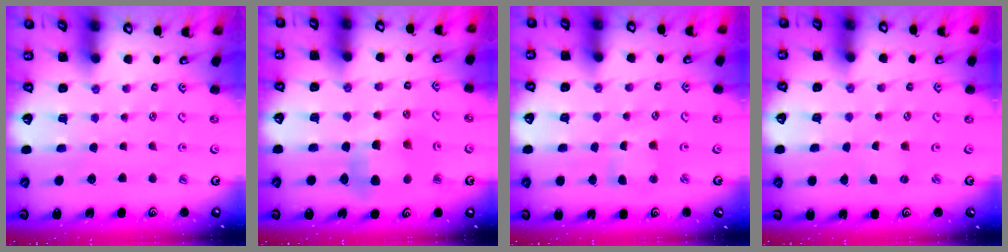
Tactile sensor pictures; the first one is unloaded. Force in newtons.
{"total": 6.7, "press": 6.7, "slide": 0.6}
{"total": 2.4, "press": 2.4, "slide": 0.3}
{"total": 0.0}